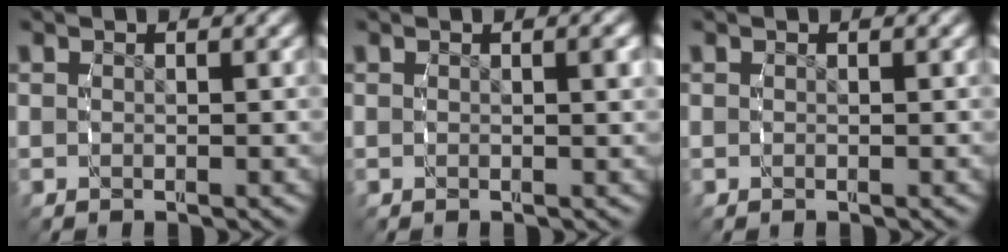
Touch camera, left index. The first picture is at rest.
{"total": 0.6, "force": [0.2, -0.2, 0.5], "torque": [-0.006, 0.001, 0.003]}
{"total": 0.0}